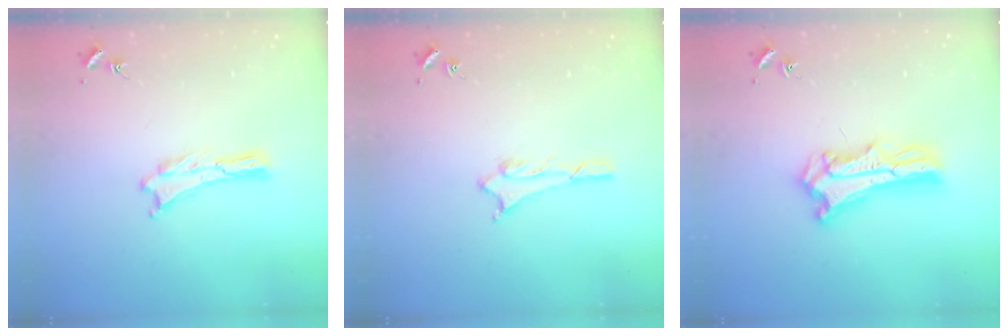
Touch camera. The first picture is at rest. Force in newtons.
{"total": 1.5, "press": 1.5, "slide": 0.1}
{"total": 9.8, "press": 9.7, "slide": 0.7}